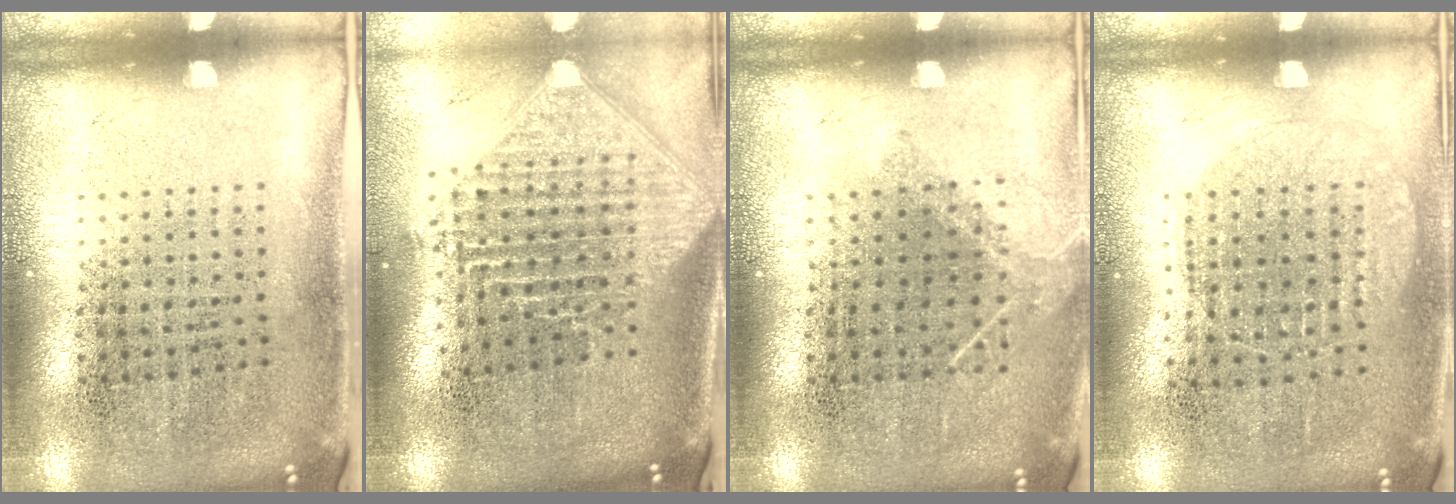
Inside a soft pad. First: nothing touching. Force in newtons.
{"total": 2.3, "press": 1.8, "slide": 1.5}
{"total": 1.0, "press": 0.9, "slide": 0.2}
{"total": 0.9, "press": 0.8, "slide": 0.4}